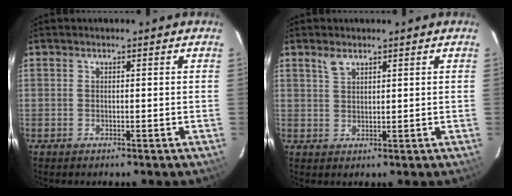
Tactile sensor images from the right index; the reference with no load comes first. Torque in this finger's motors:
{"motor_torque": [0.03, 0.00, 0.02, 0.04]}